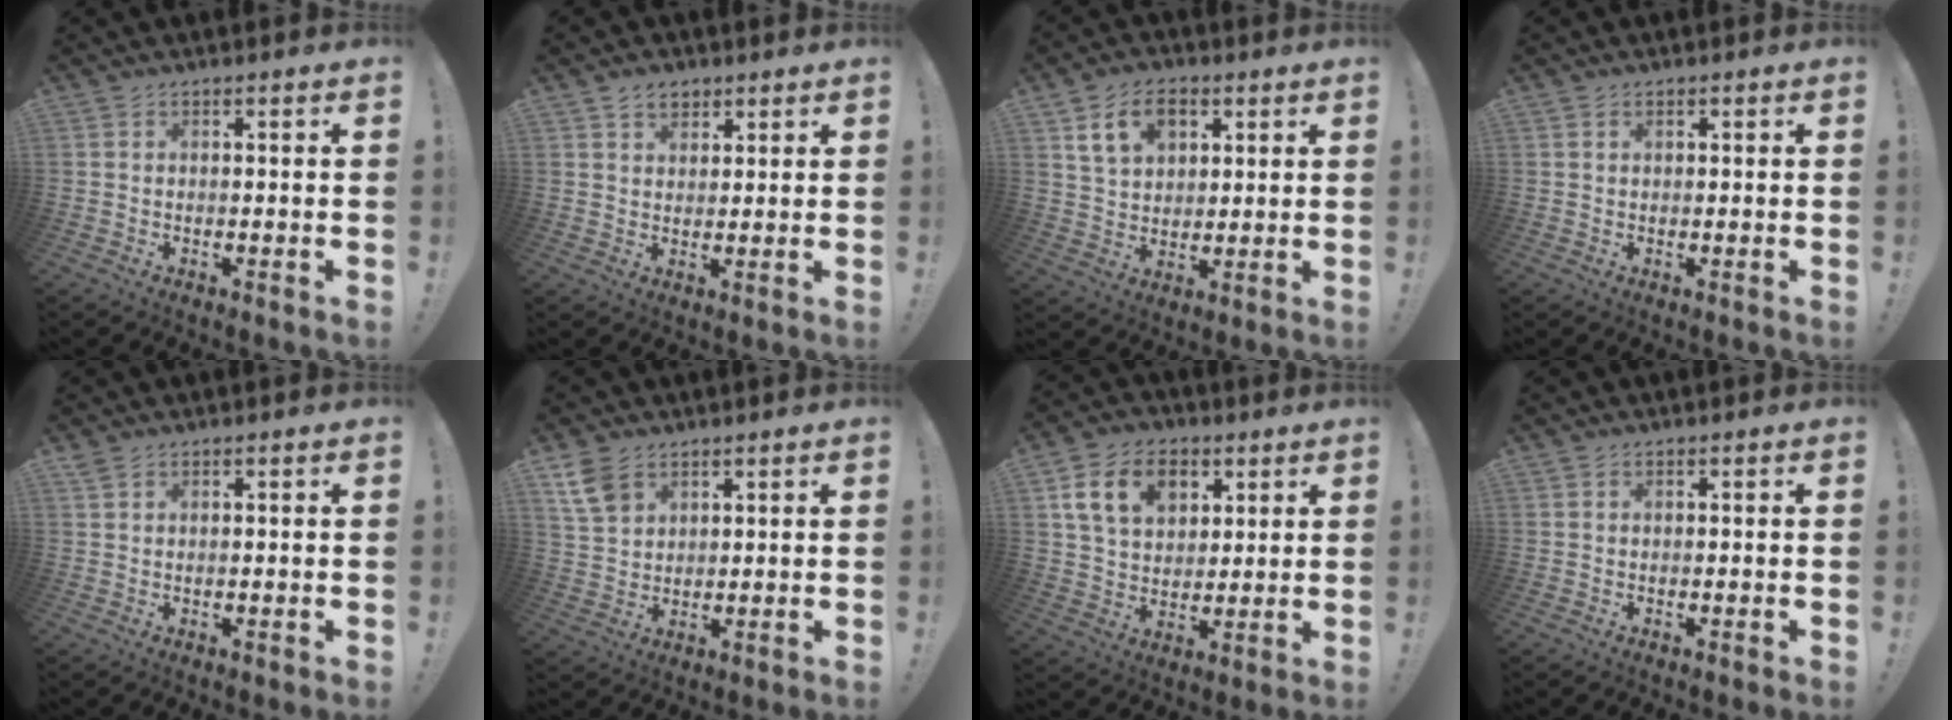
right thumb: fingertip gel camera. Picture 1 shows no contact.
{"total": 4.9, "force": [3.2, 3.4, 1.6], "torque": [-0.014, -0.014, 0.056]}
{"total": 11.4, "force": [5.2, 7.7, 6.5], "torque": [-0.102, -0.006, 0.100]}
{"total": 0.7, "force": [0.3, 0.6, 0.3], "torque": [-0.004, 0.001, 0.005]}
{"total": 1.4, "force": [1.1, 0.5, 0.8], "torque": [-0.013, -0.002, 0.020]}
{"total": 8.0, "force": [4.8, 5.2, 3.7], "torque": [-0.062, -0.018, 0.099]}
{"total": 14.1, "force": [6.1, 10.1, 7.8], "torque": [-0.121, -0.015, 0.118]}
{"total": 0.0}